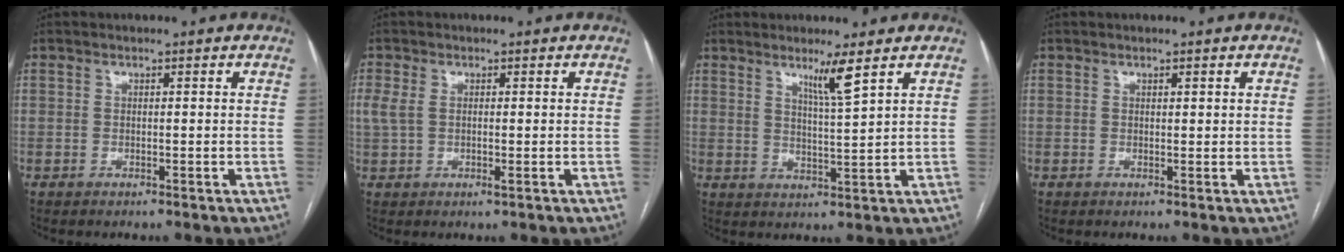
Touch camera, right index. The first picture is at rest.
{"total": 3.8, "force": [0.3, 2.0, 3.3], "torque": [-0.087, 0.005, 0.010]}
{"total": 4.5, "force": [3.0, -1.1, 3.1], "torque": [-0.057, -0.015, 0.056]}
{"total": 0.6, "force": [0.5, 0.0, 0.4], "torque": [-0.008, -0.002, 0.006]}